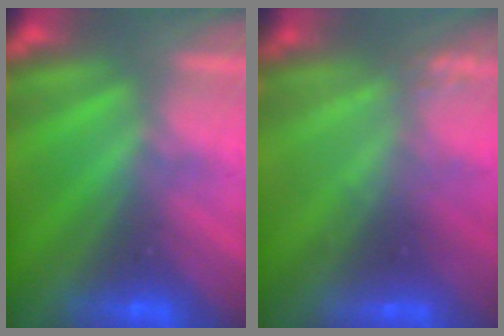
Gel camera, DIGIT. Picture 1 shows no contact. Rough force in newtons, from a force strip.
{"total": 2.1}